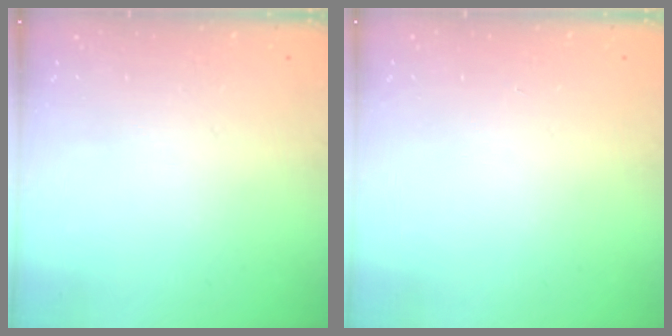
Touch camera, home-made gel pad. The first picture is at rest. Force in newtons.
{"total": 0.0}